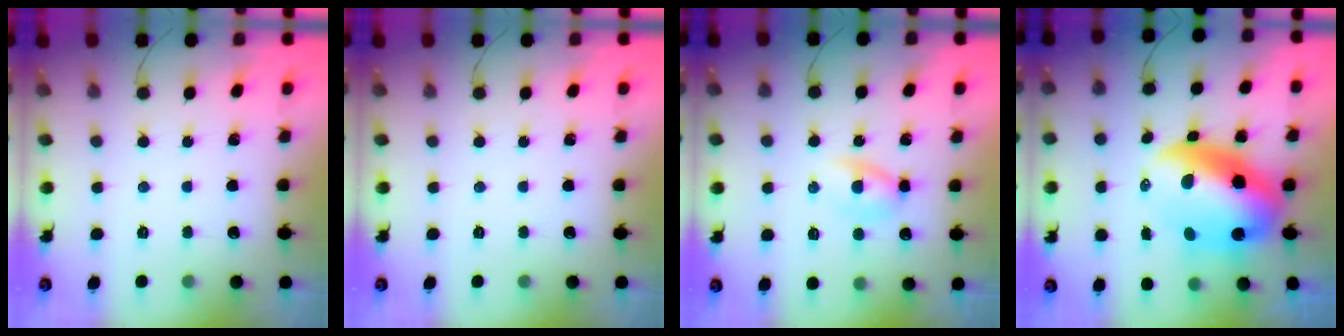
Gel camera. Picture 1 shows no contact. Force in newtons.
{"total": 0.0}
{"total": 3.3, "press": 3.2, "slide": 0.9}
{"total": 16.5, "press": 16.2, "slide": 3.5}